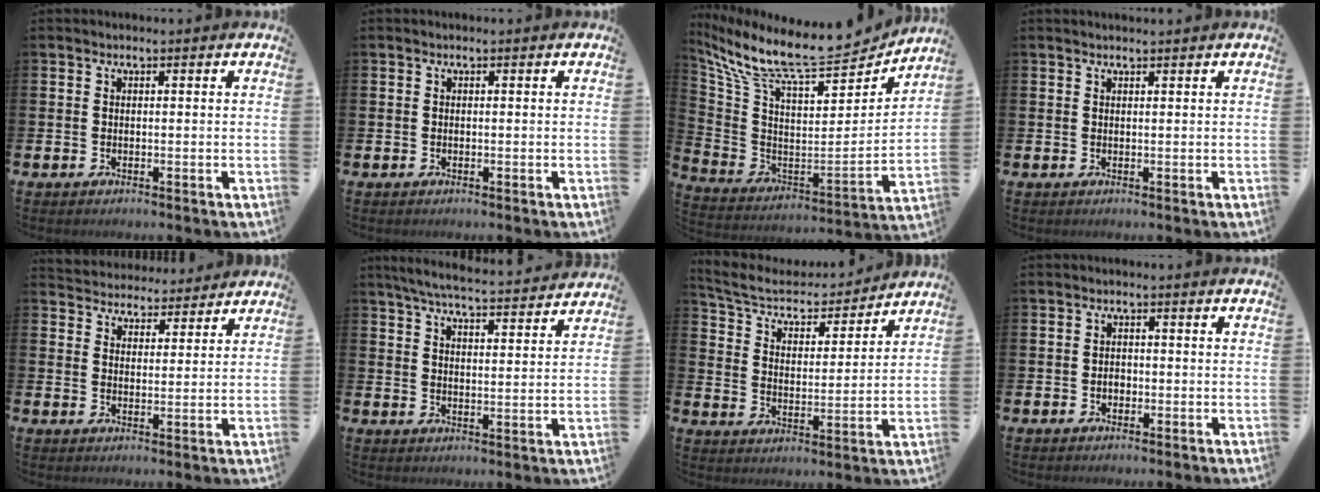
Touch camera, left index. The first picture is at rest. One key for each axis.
{"total": 0.0}
{"total": 12.1, "fx": 10.6, "fy": 2.1, "fz": 5.5, "tx": -0.143, "ty": -0.078, "tz": 0.179}
{"total": 0.7, "fx": 0.7, "fy": 0.0, "fz": 0.1, "tx": 0.001, "ty": -0.001, "tz": 0.012}
{"total": 4.4, "fx": 4.2, "fy": 1.1, "fz": -0.6, "tx": -0.001, "ty": -0.031, "tz": 0.074}
{"total": 6.3, "fx": 6.0, "fy": 0.3, "fz": 1.7, "tx": -0.047, "ty": -0.041, "tz": 0.104}
{"total": 6.9, "fx": 6.4, "fy": 1.9, "fz": 1.9, "tx": -0.070, "ty": -0.052, "tz": 0.107}
{"total": 1.5, "fx": -0.4, "fy": 1.1, "fz": 0.8, "tx": -0.003, "ty": 0.001, "tz": -0.013}